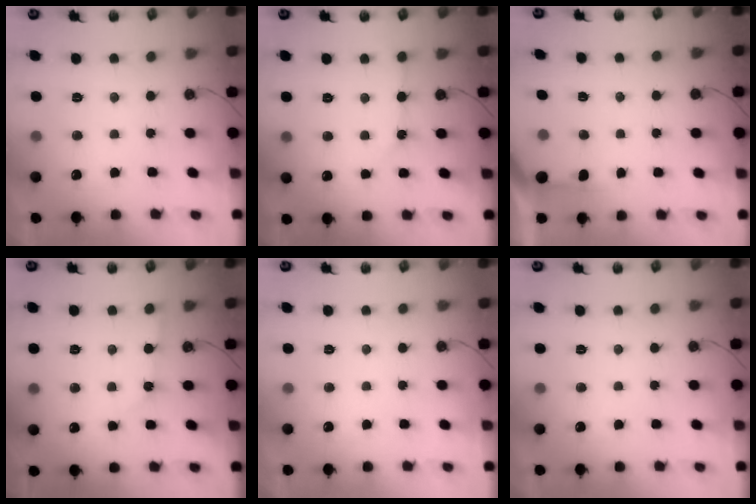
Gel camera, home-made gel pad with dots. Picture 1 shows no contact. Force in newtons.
{"total": 2.4, "press": 2.4, "slide": 0.4}
{"total": 2.9, "press": 2.9, "slide": 0.2}
{"total": 1.0, "press": 1.0, "slide": 0.2}
{"total": 0.0}
{"total": 0.0}